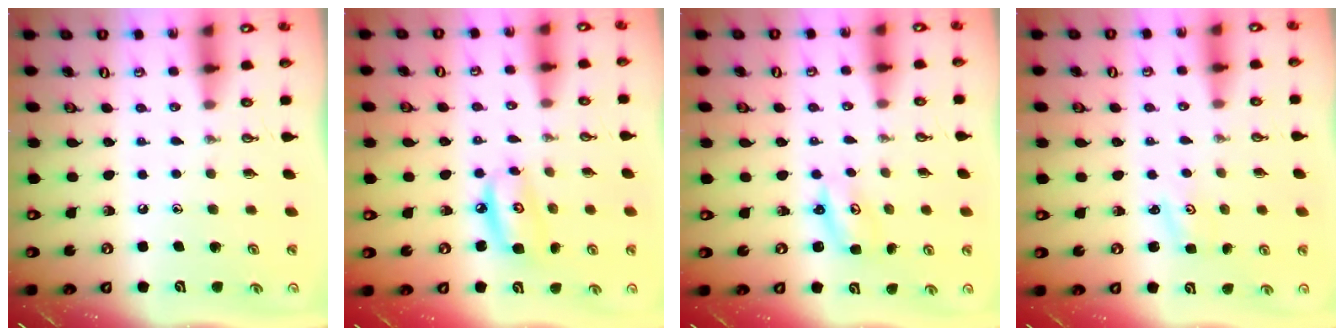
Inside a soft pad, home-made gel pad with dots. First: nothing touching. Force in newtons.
{"total": 7.8, "press": 7.8, "slide": 0.8}
{"total": 2.6, "press": 2.6, "slide": 0.2}
{"total": 1.3, "press": 1.3, "slide": 0.2}